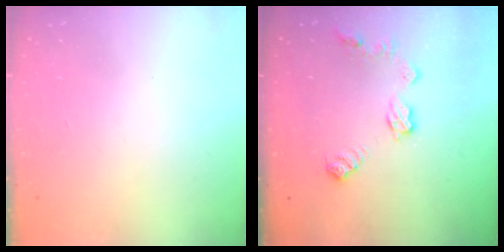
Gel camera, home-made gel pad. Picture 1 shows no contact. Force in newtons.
{"total": 9.6, "press": 9.6, "slide": 0.6}